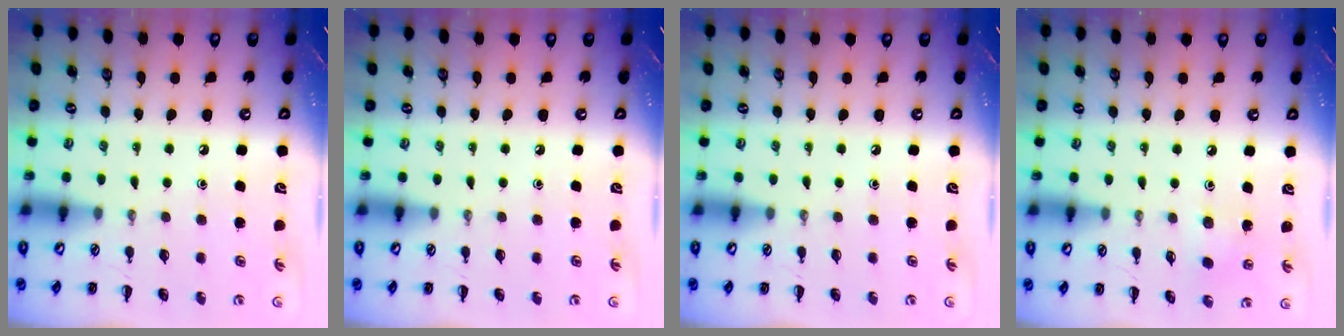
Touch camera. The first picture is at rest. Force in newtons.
{"total": 0.0}
{"total": 0.0}
{"total": 4.9, "press": 4.7, "slide": 1.3}